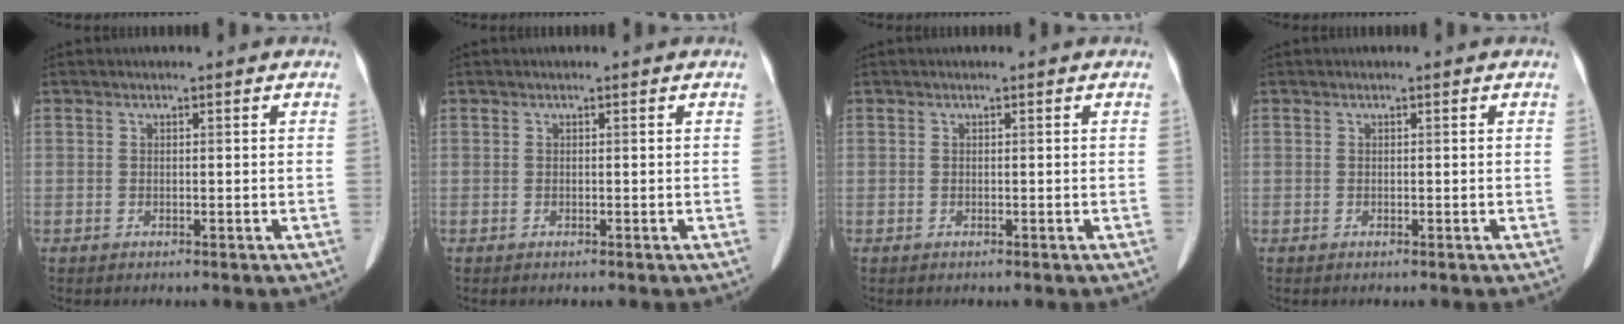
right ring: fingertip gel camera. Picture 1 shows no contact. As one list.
[{"total": 0.0}, {"total": 0.0}, {"total": 0.0}]